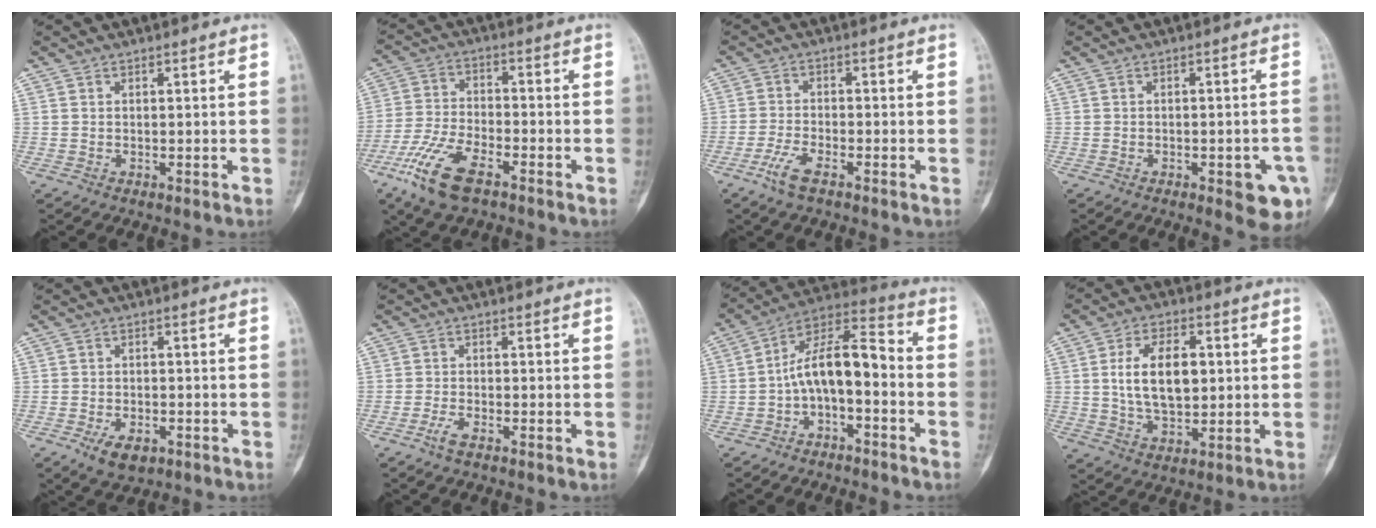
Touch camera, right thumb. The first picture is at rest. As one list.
[{"total": 11.8, "force": [-7.0, 4.8, 8.2], "torque": [-0.180, 0.013, -0.138]}, {"total": 4.3, "force": [-2.9, 1.3, 3.0], "torque": [-0.073, 0.012, -0.056]}, {"total": 7.4, "force": [-3.0, 2.7, 6.2], "torque": [-0.061, 0.011, -0.029]}, {"total": 5.3, "force": [-2.5, 3.1, 3.4], "torque": [-0.057, 0.006, -0.036]}, {"total": 2.3, "force": [-1.6, 0.7, 1.5], "torque": [-0.042, 0.005, -0.035]}, {"total": 11.7, "force": [-2.9, 5.5, 10.0], "torque": [-0.168, 0.079, -0.058]}, {"total": 11.9, "force": [1.5, 6.7, 9.7], "torque": [-0.157, 0.001, 0.031]}]